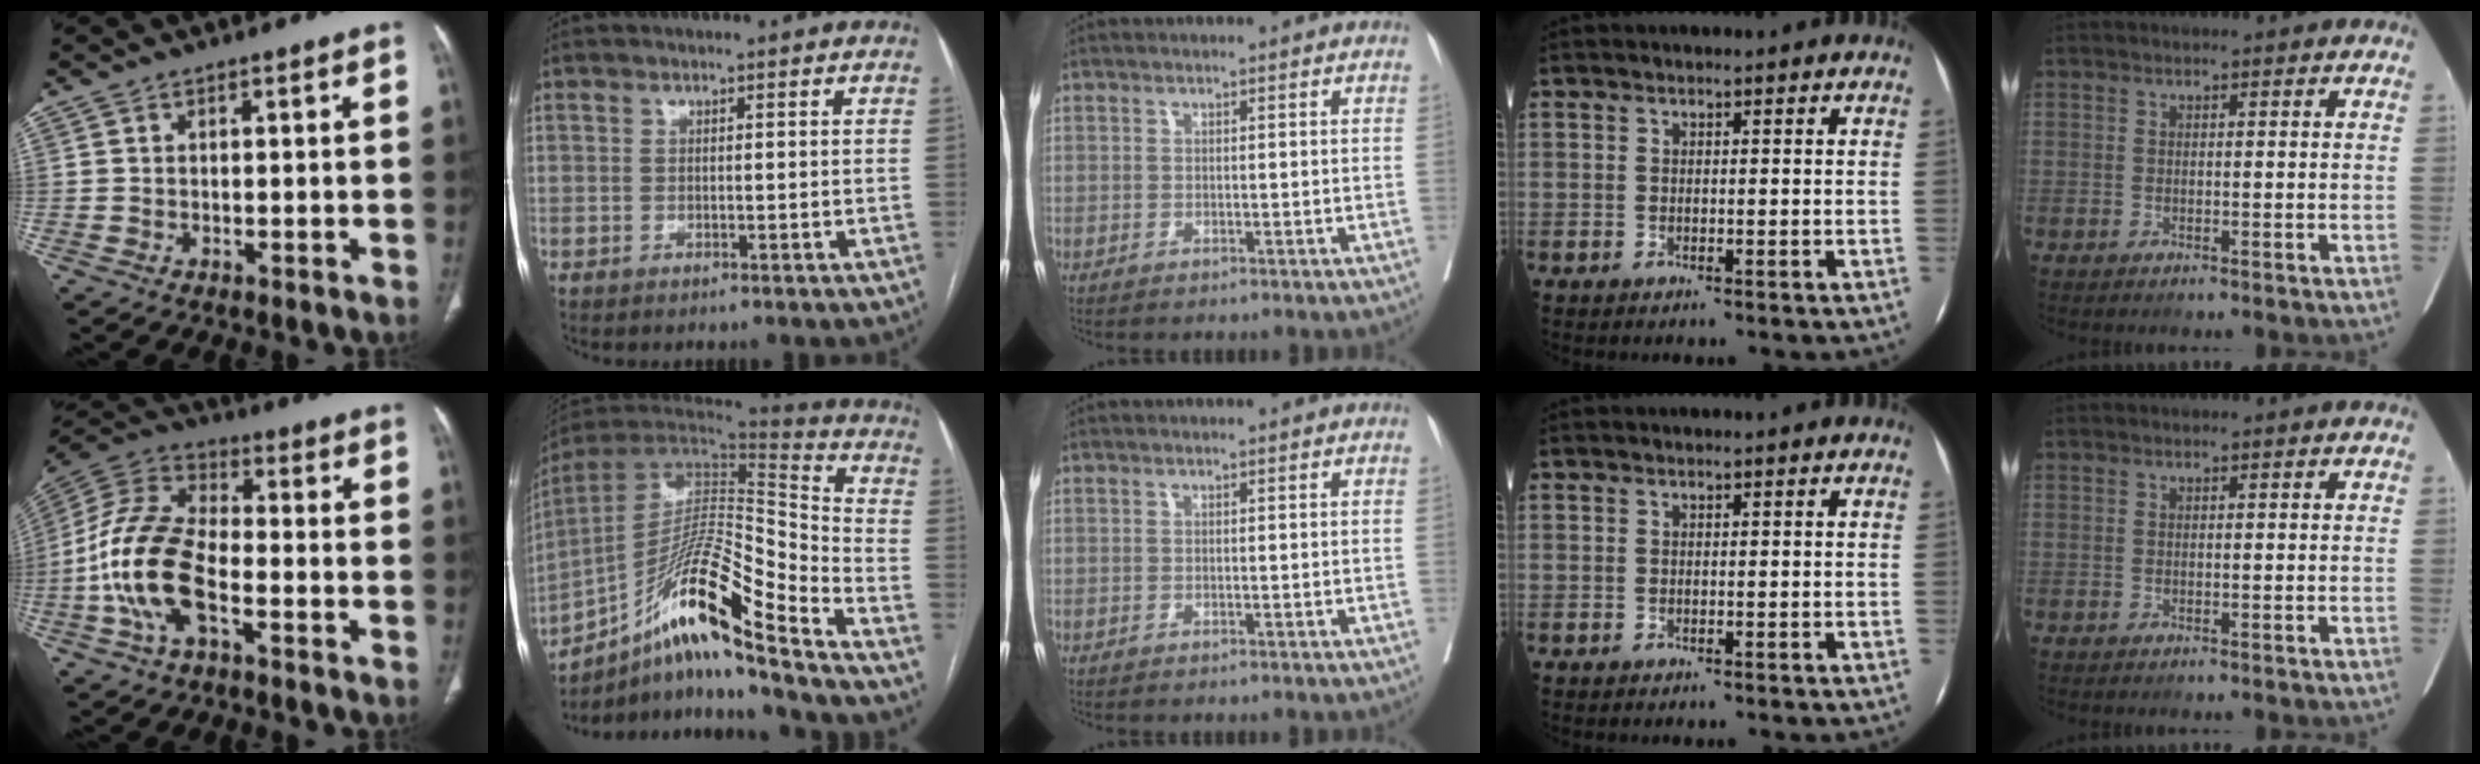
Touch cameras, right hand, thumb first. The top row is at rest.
{"thumb": {"total": 16.2, "force": [-4.8, 8.3, 13.1], "torque": [-0.273, 0.032, -0.094]}, "index": {"total": 19.9, "force": [-13.5, 0.6, 14.7], "torque": [-0.265, 0.005, -0.246]}}